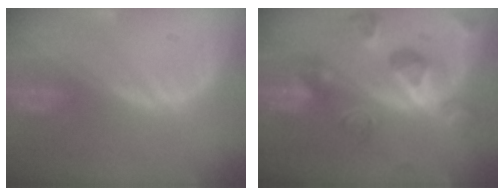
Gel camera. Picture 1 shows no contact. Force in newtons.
{"total": 10.4, "press": 9.3, "slide": 4.6}